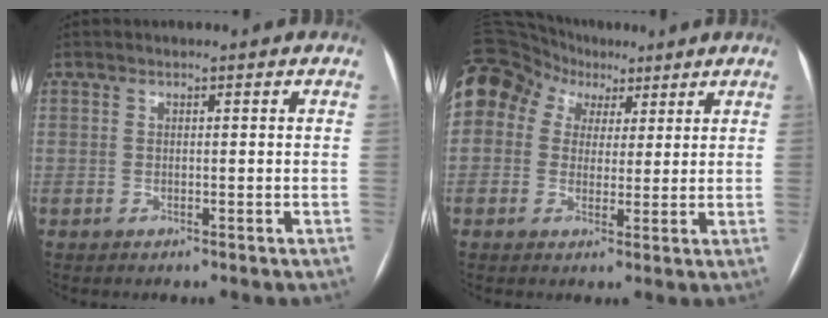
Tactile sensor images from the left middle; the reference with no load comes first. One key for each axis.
{"total": 22.2, "fx": 10.1, "fy": 17.4, "fz": 9.4, "tx": -0.297, "ty": 0.113, "tz": 0.192}